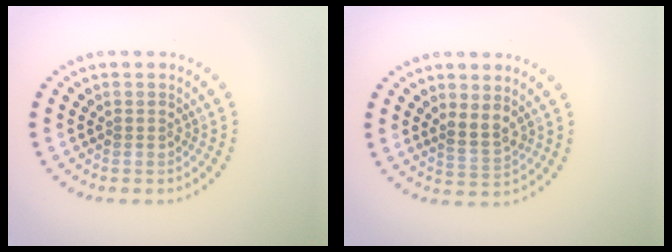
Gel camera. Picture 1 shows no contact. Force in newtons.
{"total": 1.8, "press": 1.5, "slide": 1.0}